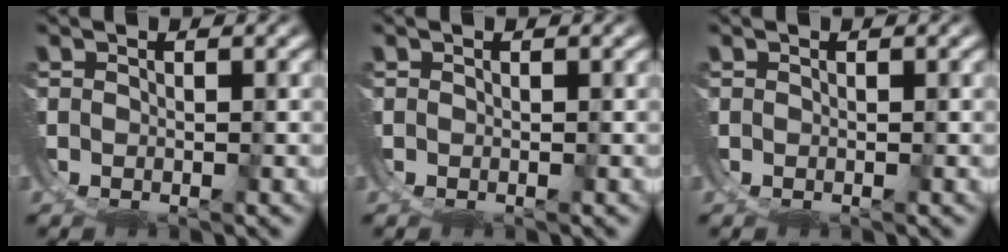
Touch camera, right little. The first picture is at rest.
{"total": 0.0}
{"total": 0.0}